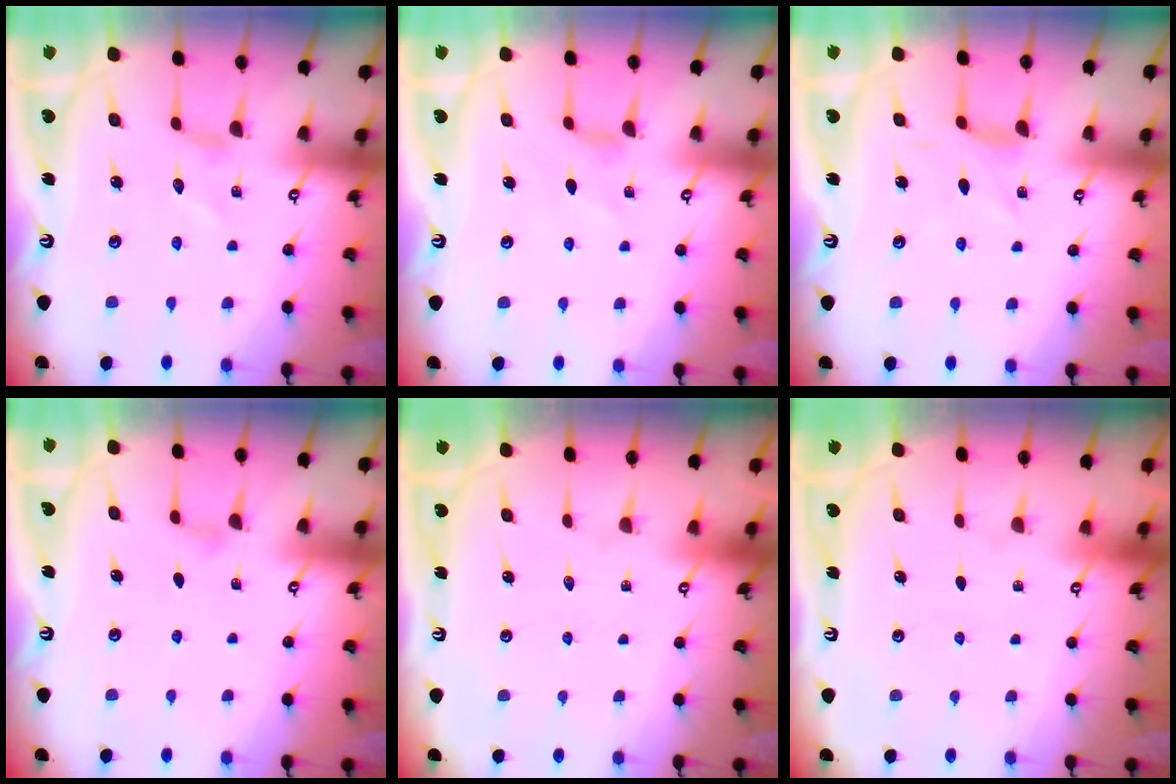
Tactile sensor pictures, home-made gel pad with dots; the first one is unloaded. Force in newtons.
{"total": 1.6, "press": 1.5, "slide": 0.4}
{"total": 1.7, "press": 1.6, "slide": 0.4}
{"total": 1.3, "press": 1.3, "slide": 0.2}
{"total": 0.0}
{"total": 0.0}